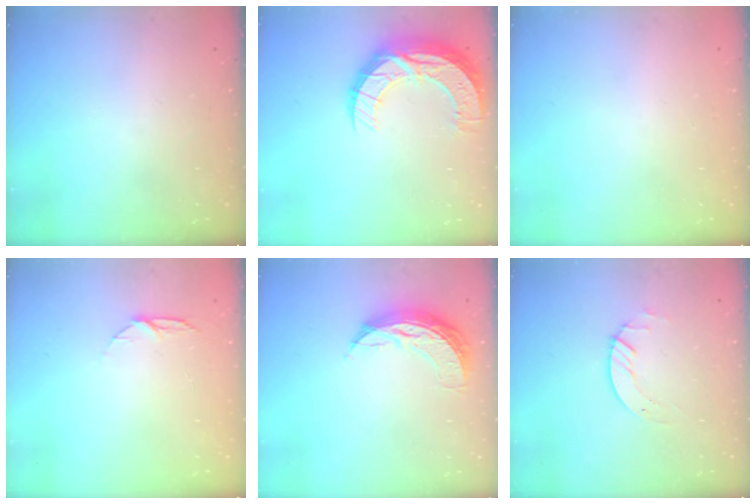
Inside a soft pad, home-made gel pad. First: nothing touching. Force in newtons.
{"total": 15.3, "press": 15.3, "slide": 1.1}
{"total": 0.0}
{"total": 4.8, "press": 4.8, "slide": 0.6}
{"total": 8.6, "press": 8.5, "slide": 0.5}
{"total": 2.7, "press": 2.7, "slide": 0.3}